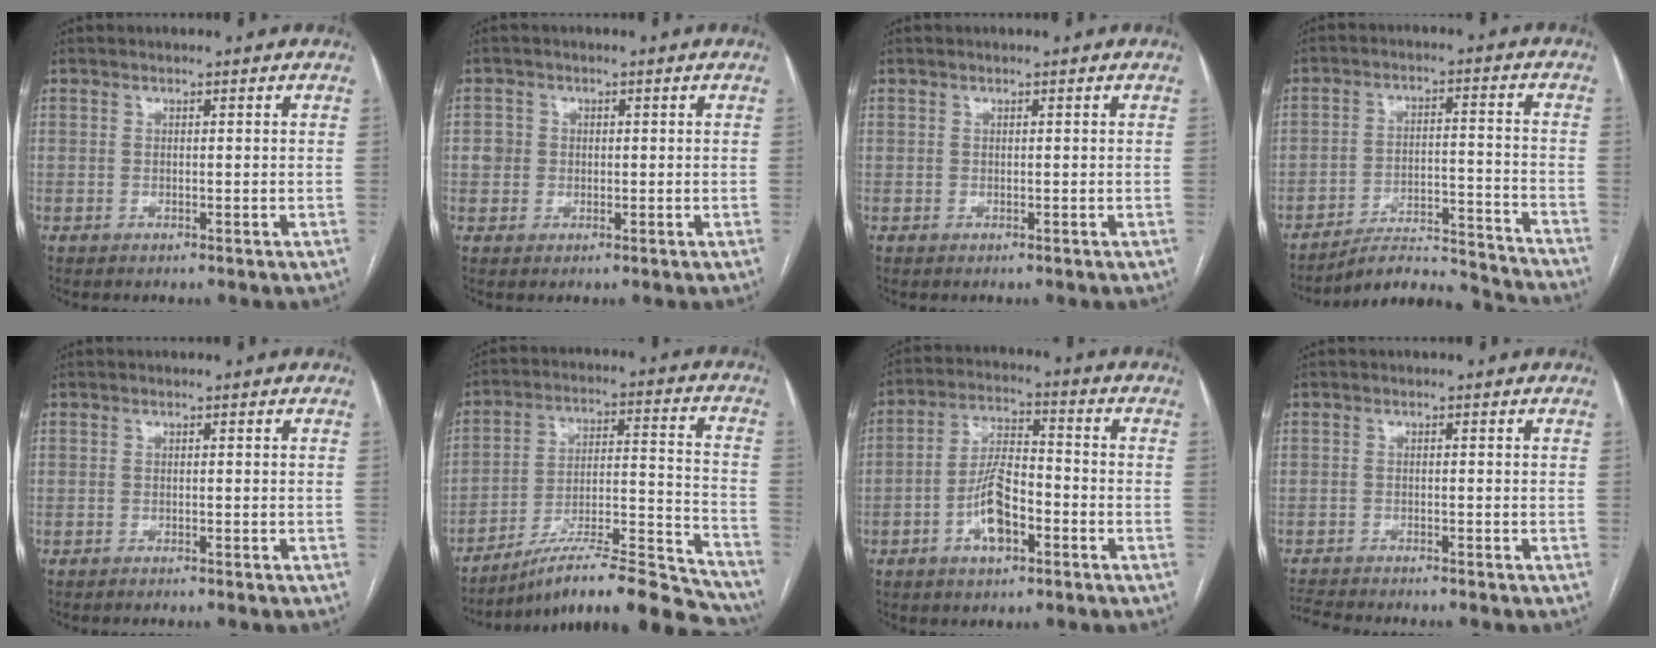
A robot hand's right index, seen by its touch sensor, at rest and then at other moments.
{"total": 2.2, "force": [0.0, 2.2, 0.3], "torque": [0.000, 0.010, 0.001]}
{"total": 0.0}
{"total": 13.9, "force": [-13.8, -0.6, 1.7], "torque": [-0.014, 0.021, -0.205]}
{"total": 3.4, "force": [-3.2, 0.3, 1.2], "torque": [-0.015, -0.003, -0.039]}
{"total": 23.0, "force": [-20.7, 2.4, 9.8], "torque": [-0.098, 0.030, -0.315]}
{"total": 8.6, "force": [-3.6, 3.3, 7.1], "torque": [-0.147, 0.015, -0.064]}
{"total": 8.6, "force": [-8.1, 0.9, 3.0], "torque": [-0.046, -0.007, -0.124]}